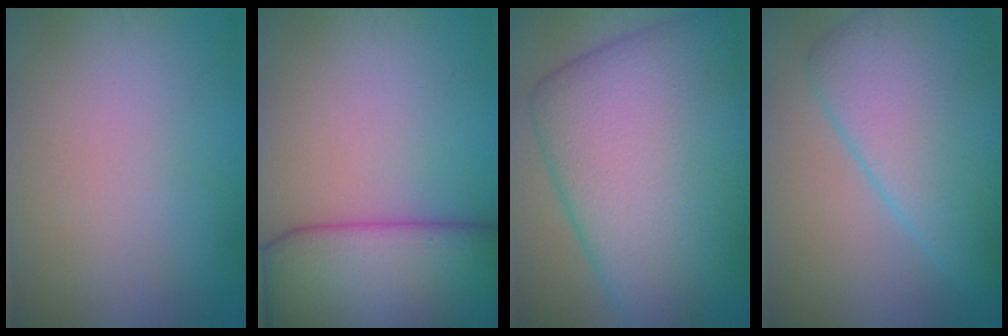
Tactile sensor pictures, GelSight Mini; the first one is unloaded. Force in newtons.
{"total": 13.1, "press": 13.1, "slide": 0.9}
{"total": 17.3, "press": 17.3, "slide": 0.2}
{"total": 9.1, "press": 9.1, "slide": 0.0}